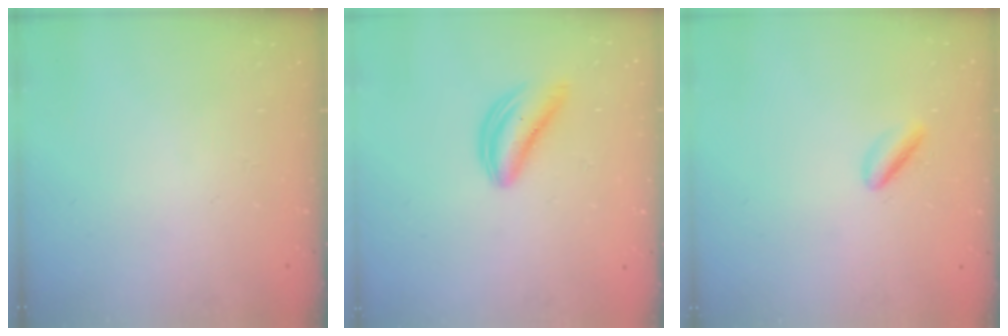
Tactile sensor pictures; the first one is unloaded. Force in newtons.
{"total": 6.1, "press": 6.0, "slide": 0.8}
{"total": 2.9, "press": 2.7, "slide": 0.9}